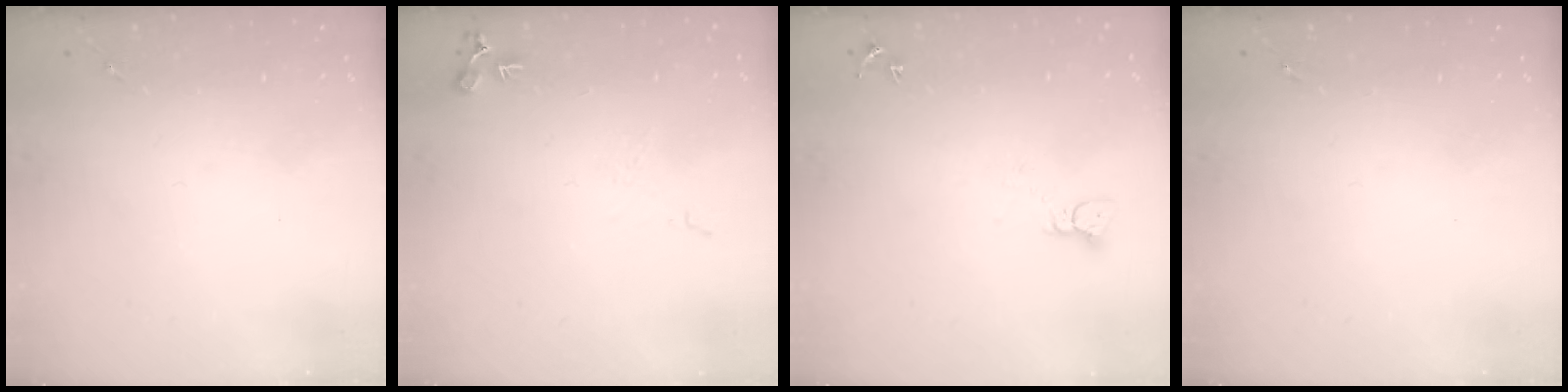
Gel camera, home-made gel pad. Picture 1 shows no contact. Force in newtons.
{"total": 6.8, "press": 6.8, "slide": 0.9}
{"total": 2.1, "press": 2.1, "slide": 0.2}
{"total": 0.0}